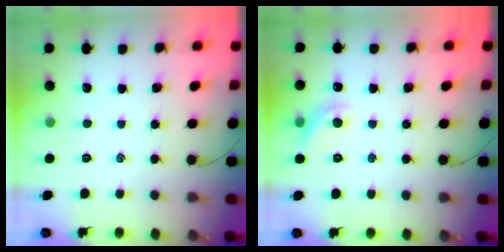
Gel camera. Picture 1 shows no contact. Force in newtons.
{"total": 7.0, "press": 6.9, "slide": 1.3}